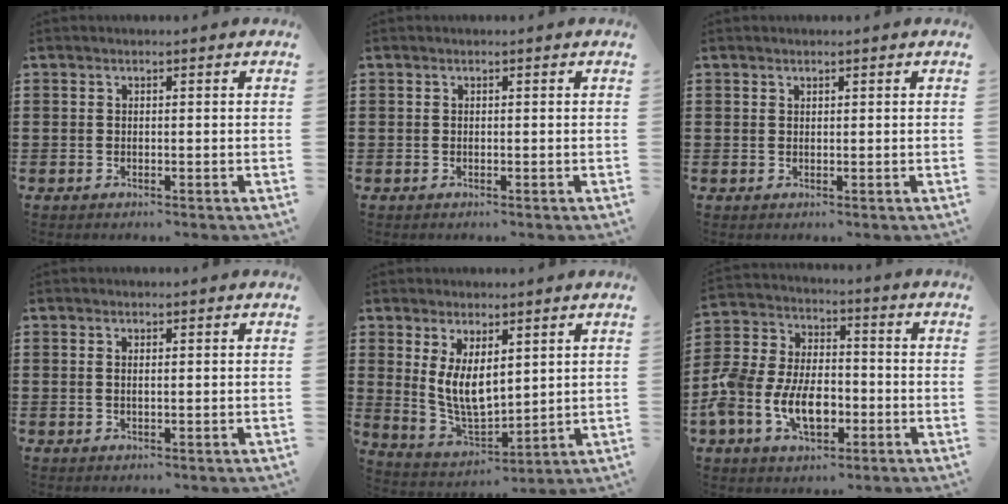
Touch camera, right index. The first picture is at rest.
{"total": 0.0}
{"total": 0.7, "force": [0.5, 0.4, 0.0], "torque": [-0.002, 0.001, 0.011]}
{"total": 0.9, "force": [0.3, 0.3, 0.8], "torque": [-0.016, 0.002, 0.005]}
{"total": 6.4, "force": [2.1, 3.5, 5.0], "torque": [-0.116, -0.008, 0.037]}
{"total": 10.0, "force": [-3.7, 6.3, 6.8], "torque": [-0.176, 0.002, -0.072]}